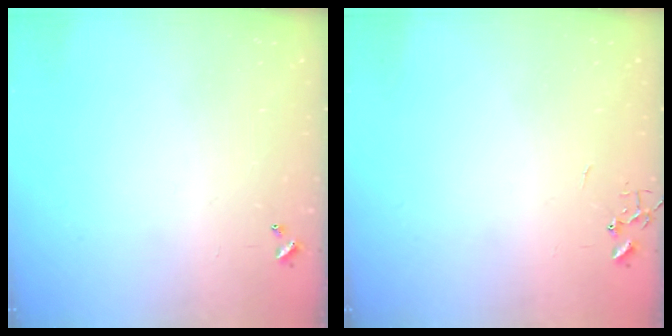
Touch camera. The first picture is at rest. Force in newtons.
{"total": 0.0}